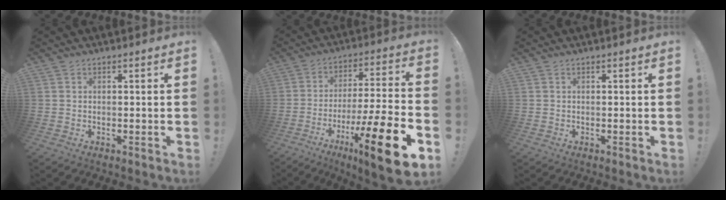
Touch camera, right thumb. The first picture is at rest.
{"total": 20.7, "force": [-10.6, 2.7, 17.6], "torque": [-0.277, 0.057, -0.171]}
{"total": 0.0}